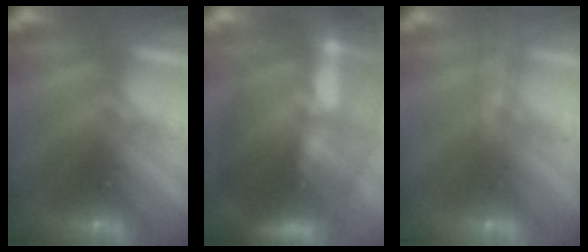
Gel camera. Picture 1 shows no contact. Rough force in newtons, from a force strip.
{"total": 10.4}
{"total": 2.8}